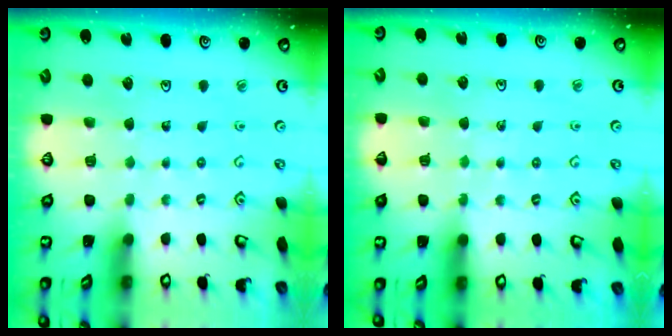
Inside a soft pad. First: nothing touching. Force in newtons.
{"total": 6.1, "press": 6.0, "slide": 1.2}